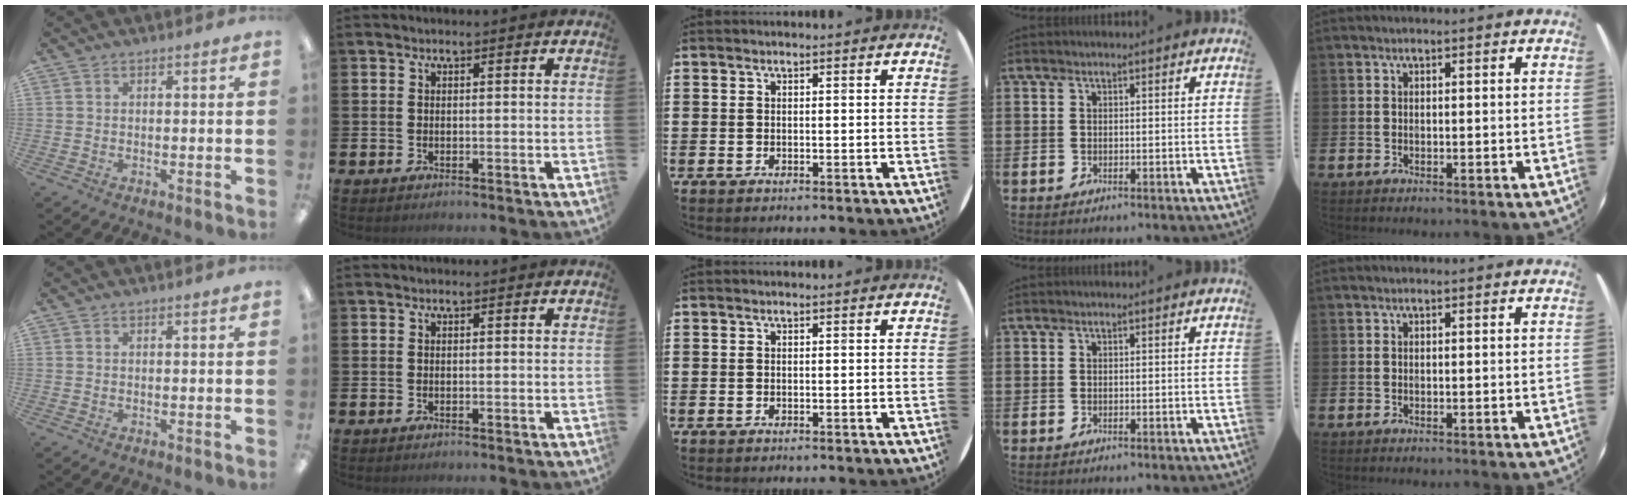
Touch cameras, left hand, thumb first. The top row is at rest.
{}